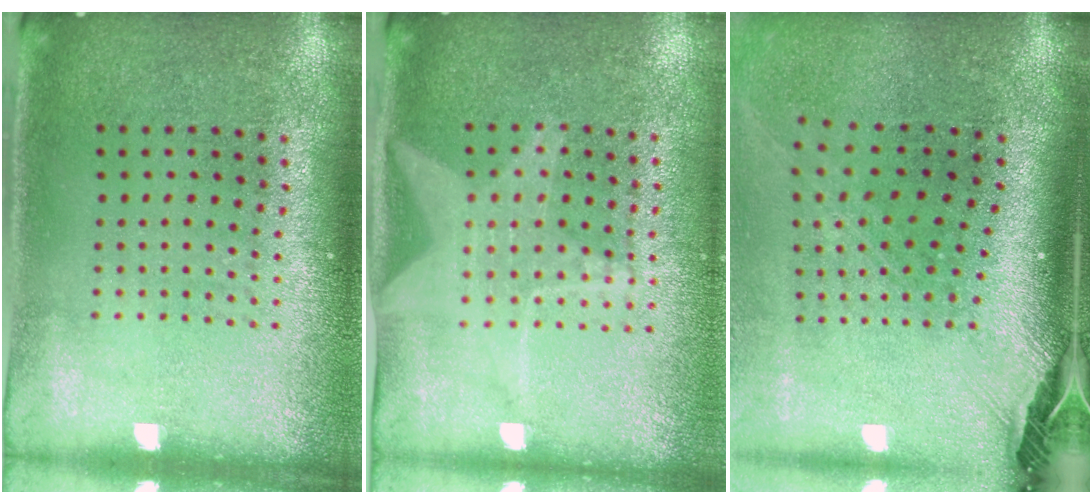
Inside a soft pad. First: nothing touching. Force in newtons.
{"total": 1.8, "press": 1.5, "slide": 1.0}
{"total": 3.0, "press": 2.1, "slide": 2.0}